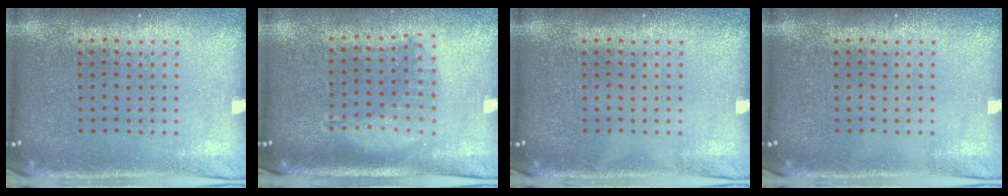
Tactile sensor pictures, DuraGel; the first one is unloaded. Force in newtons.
{"total": 1.2, "press": 1.2, "slide": 0.3}
{"total": 0.0}
{"total": 0.0}